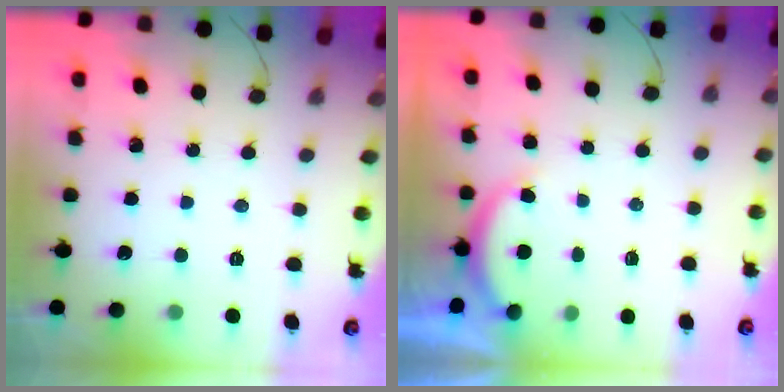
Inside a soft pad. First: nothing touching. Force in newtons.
{"total": 2.5, "press": 2.4, "slide": 0.6}